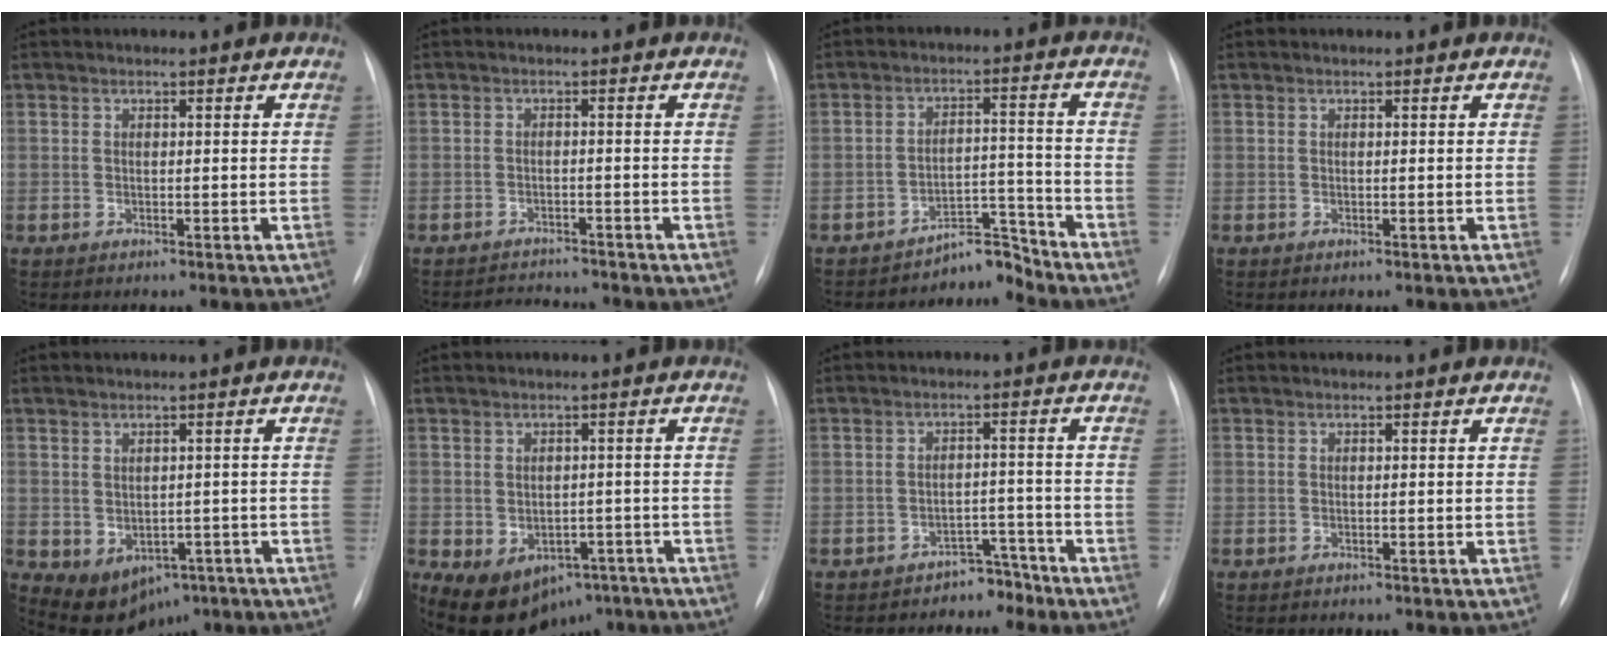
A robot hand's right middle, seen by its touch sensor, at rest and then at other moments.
{"total": 3.5, "force": [-3.5, 0.0, -0.1], "torque": [-0.003, -0.008, -0.054]}
{"total": 5.2, "force": [-5.2, 0.8, -0.5], "torque": [0.015, 0.037, -0.076]}
{"total": 0.0}
{"total": 7.3, "force": [-3.5, 5.3, 3.7], "torque": [-0.051, 0.009, -0.037]}
{"total": 11.2, "force": [-6.4, 7.8, 4.9], "torque": [-0.078, 0.018, -0.082]}
{"total": 3.7, "force": [-3.3, 1.8, -0.1], "torque": [0.009, 0.015, -0.044]}
{"total": 0.0}